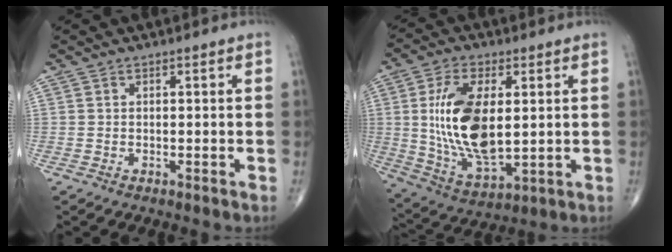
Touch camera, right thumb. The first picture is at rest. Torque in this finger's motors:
{"motor_torque": [1.75, 2.57, 1.74, 0.22, 0.17]}